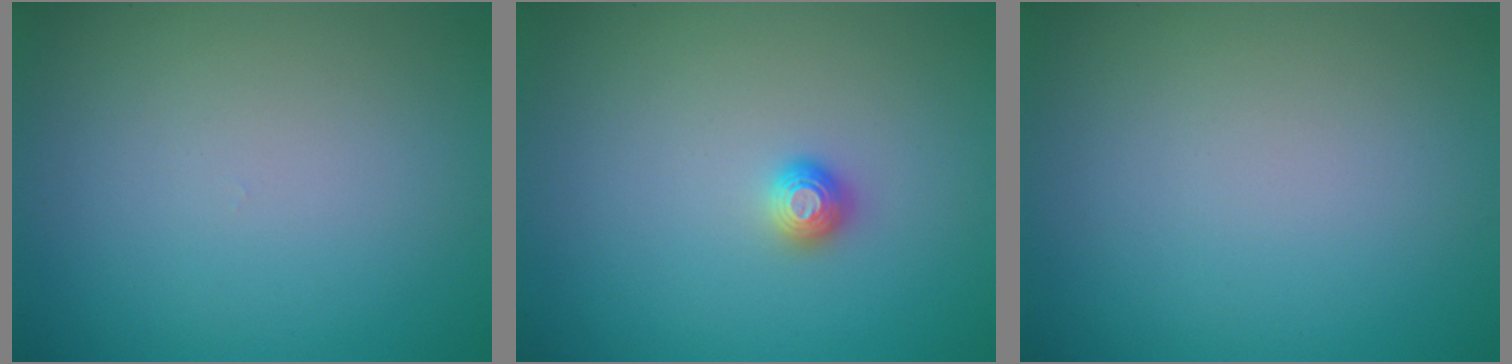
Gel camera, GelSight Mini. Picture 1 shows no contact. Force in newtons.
{"total": 1.1, "press": 1.0, "slide": 0.2}
{"total": 0.0}